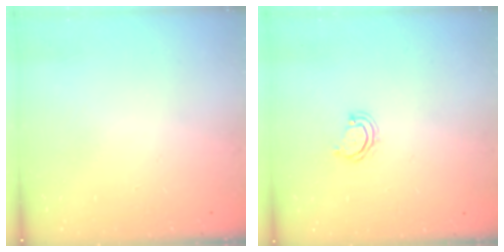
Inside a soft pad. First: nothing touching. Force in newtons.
{"total": 3.9, "press": 3.9, "slide": 0.4}